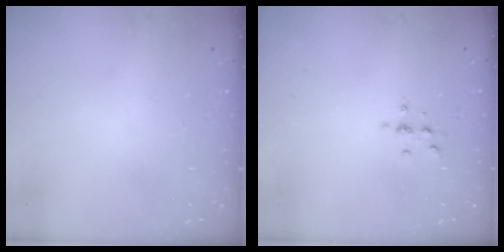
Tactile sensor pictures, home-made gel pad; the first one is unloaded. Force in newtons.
{"total": 2.2, "press": 2.1, "slide": 0.2}